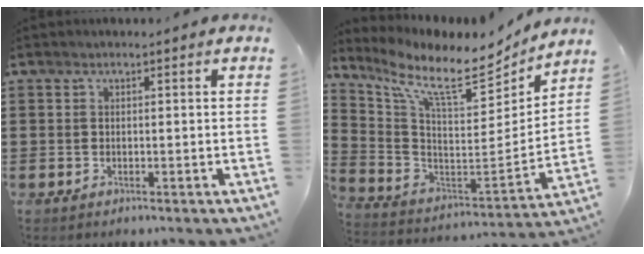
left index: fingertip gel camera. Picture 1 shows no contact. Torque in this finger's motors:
{"motor_torque": [2.14, 0.00, 0.66, 0.14]}